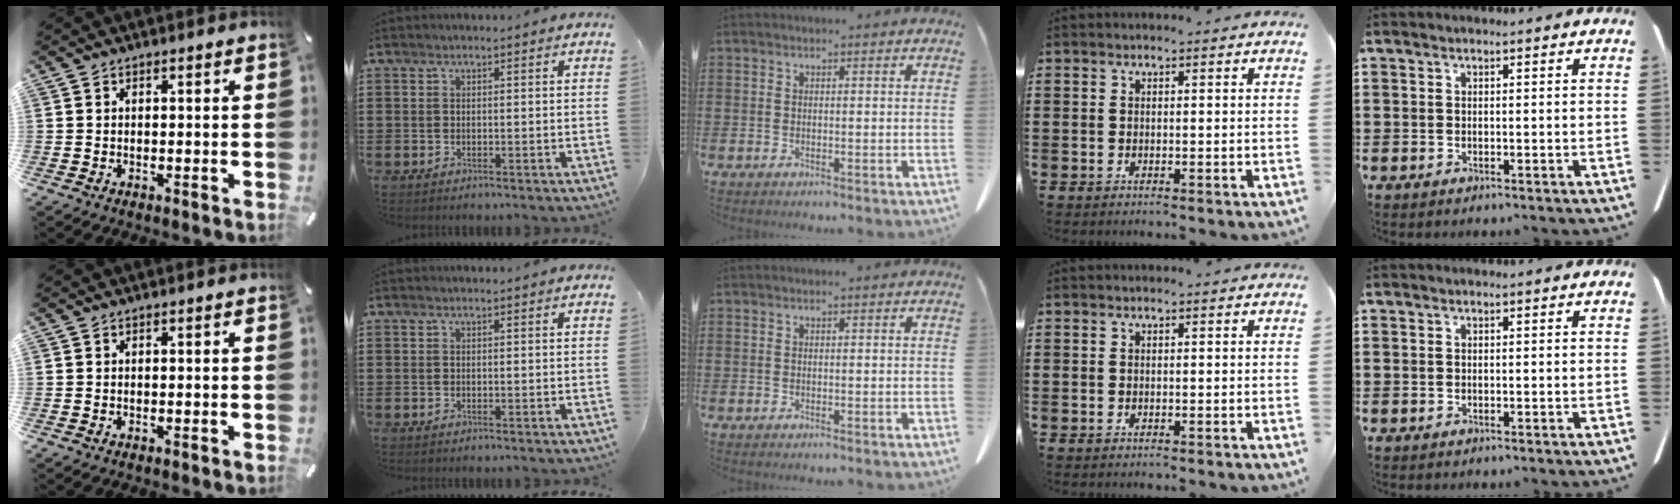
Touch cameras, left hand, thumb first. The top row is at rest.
{}